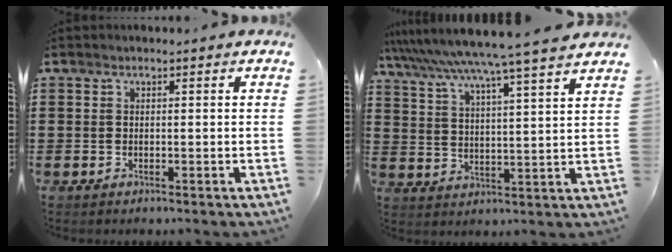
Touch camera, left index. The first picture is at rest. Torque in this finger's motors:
{"motor_torque": [1.10, -1.04, 0.91, 0.21]}